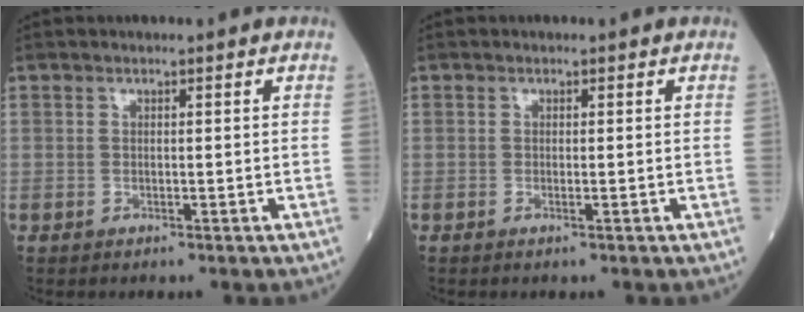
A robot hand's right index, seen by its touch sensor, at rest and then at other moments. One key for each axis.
{"total": 0.5, "fx": -0.1, "fy": 0.0, "fz": 0.5, "tx": -0.013, "ty": -0.002, "tz": -0.002}